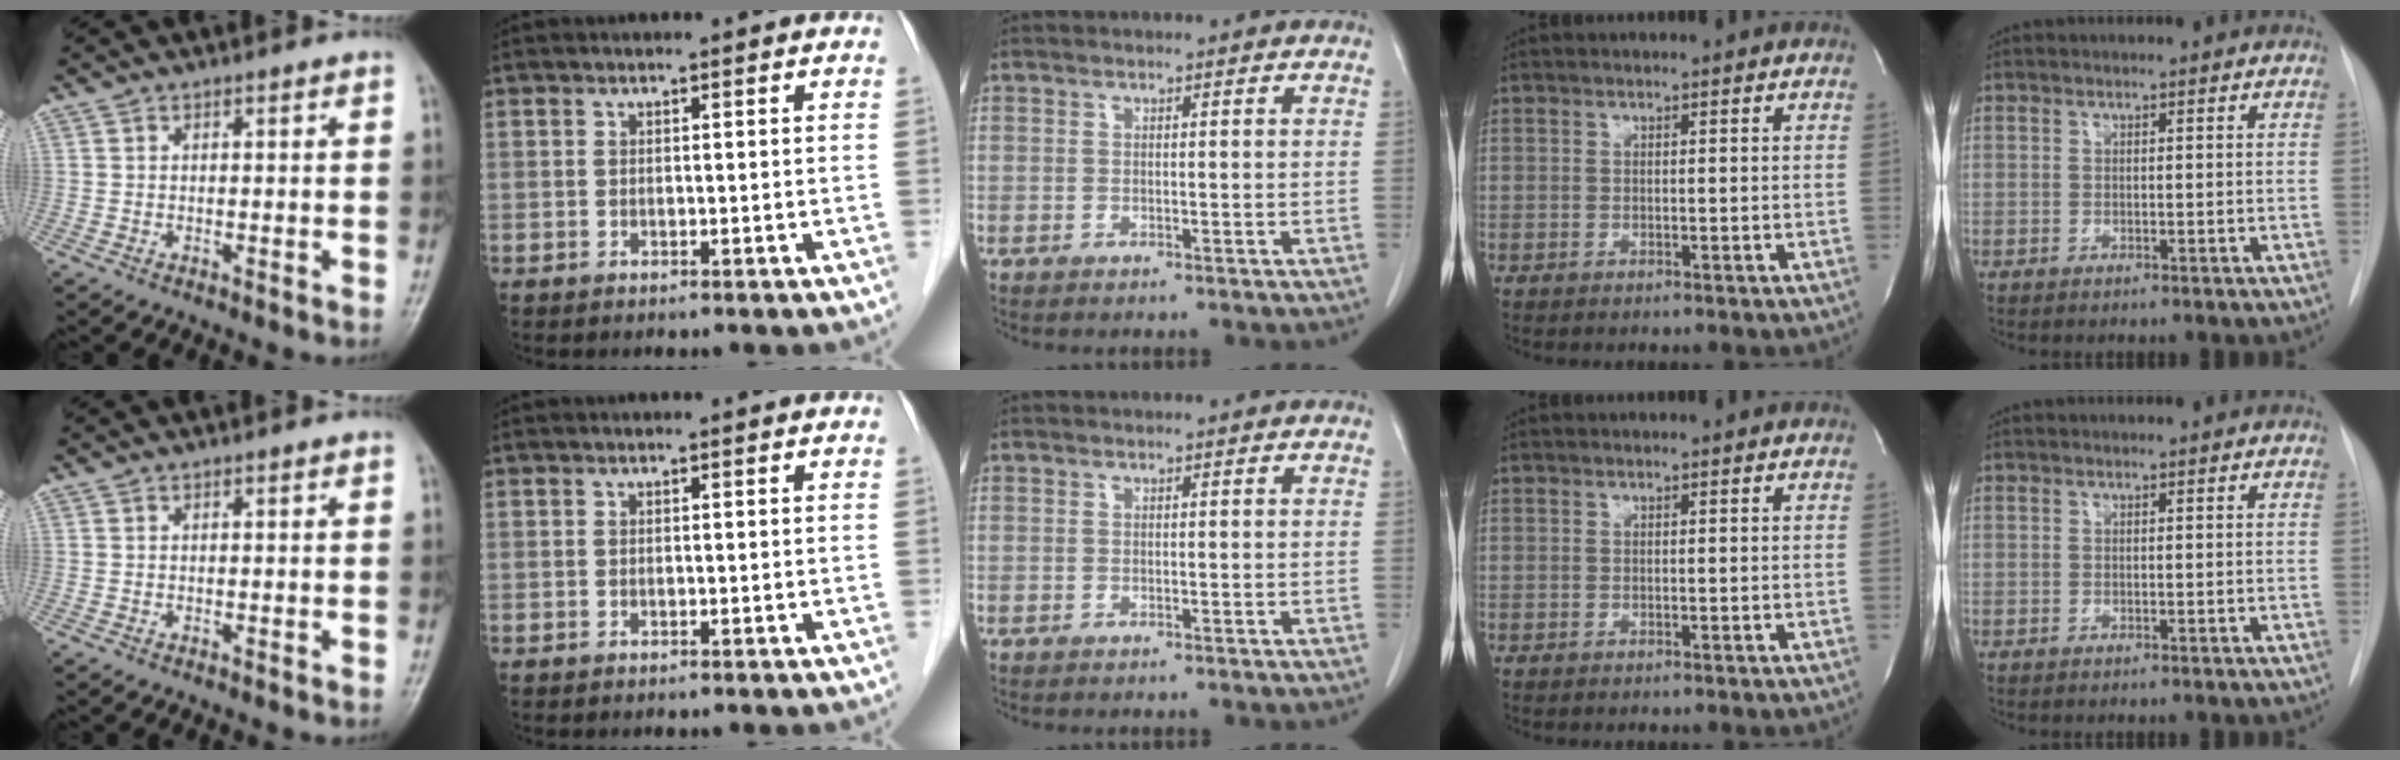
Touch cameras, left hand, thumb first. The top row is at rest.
{}